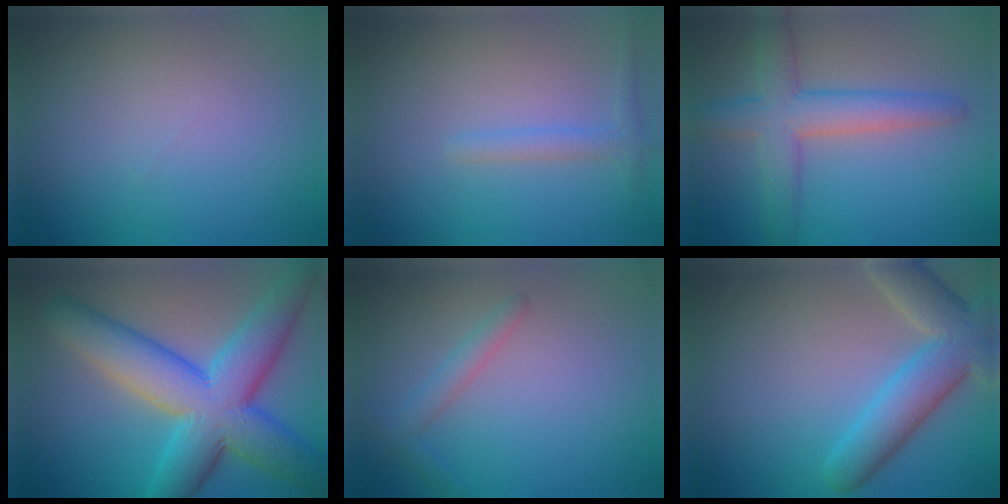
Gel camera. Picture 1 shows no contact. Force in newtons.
{"total": 1.4, "press": 1.4, "slide": 0.1}
{"total": 5.2, "press": 5.2, "slide": 0.1}
{"total": 10.9, "press": 10.9, "slide": 0.1}
{"total": 1.6, "press": 1.6, "slide": 0.1}
{"total": 6.6, "press": 6.5, "slide": 0.4}